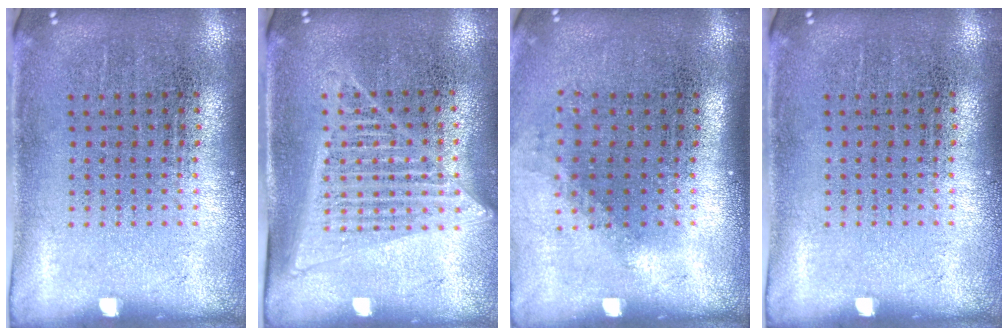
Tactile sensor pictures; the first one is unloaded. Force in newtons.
{"total": 1.3, "press": 1.2, "slide": 0.5}
{"total": 1.2, "press": 0.9, "slide": 0.9}
{"total": 0.0}